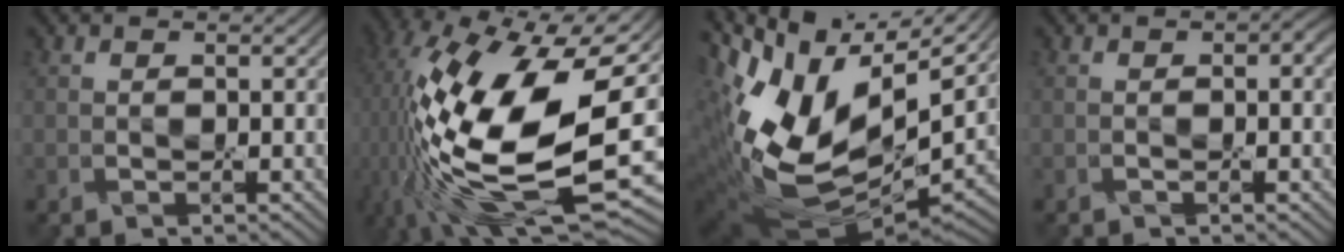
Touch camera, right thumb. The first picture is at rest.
{"total": 20.3, "force": [-1.9, 8.6, 18.2], "torque": [-0.376, -0.029, -0.028]}
{"total": 18.2, "force": [2.7, 9.9, 15.0], "torque": [-0.320, -0.032, 0.068]}
{"total": 1.8, "force": [0.2, 0.5, 1.7], "torque": [-0.026, -0.001, 0.001]}